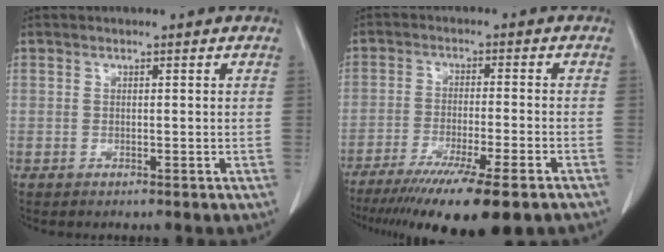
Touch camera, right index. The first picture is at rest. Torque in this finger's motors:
{"motor_torque": [1.22, -0.92, 1.05, 0.21]}